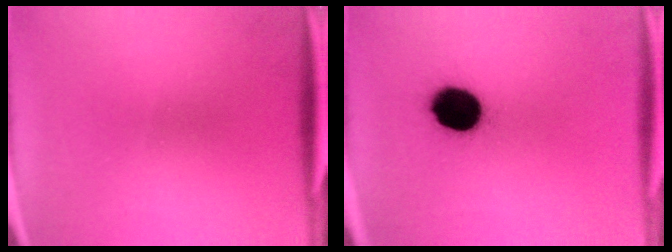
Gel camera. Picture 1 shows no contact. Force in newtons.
{"total": 12.4}